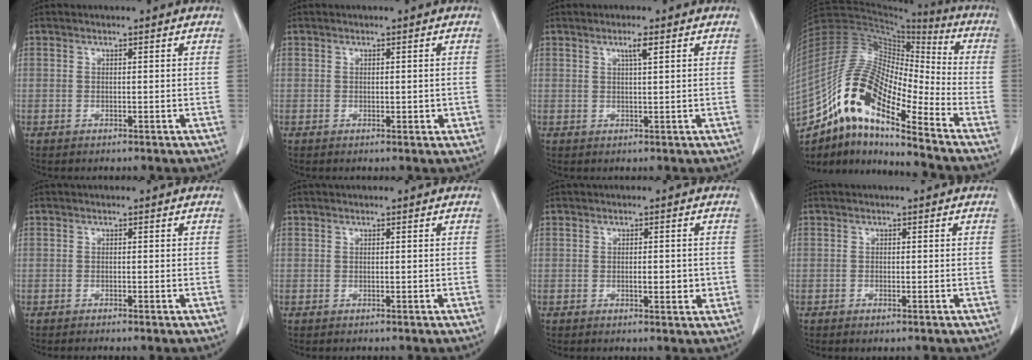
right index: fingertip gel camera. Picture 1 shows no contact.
{"total": 1.5, "force": [0.0, 0.8, 1.3], "torque": [-0.016, -0.003, 0.005]}
{"total": 2.0, "force": [1.0, -0.1, 1.7], "torque": [-0.032, -0.002, 0.018]}
{"total": 17.8, "force": [-11.4, 4.0, 13.0], "torque": [-0.256, 0.024, -0.202]}
{"total": 1.0, "force": [-0.7, -0.1, 0.6], "torque": [-0.012, 0.000, -0.010]}
{"total": 0.0}
{"total": 2.9, "force": [-0.3, 1.1, 2.6], "torque": [-0.040, -0.002, -0.002]}
{"total": 0.9, "force": [-0.6, 0.3, 0.7], "torque": [-0.010, -0.001, -0.005]}